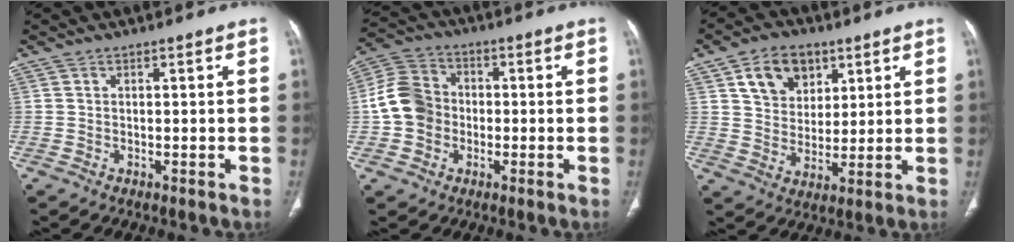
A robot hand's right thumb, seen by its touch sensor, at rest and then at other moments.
{"total": 9.4, "force": [-1.0, 8.1, 4.7], "torque": [-0.073, 0.029, -0.030]}
{"total": 10.8, "force": [5.1, 7.8, 5.5], "torque": [-0.058, -0.019, 0.091]}